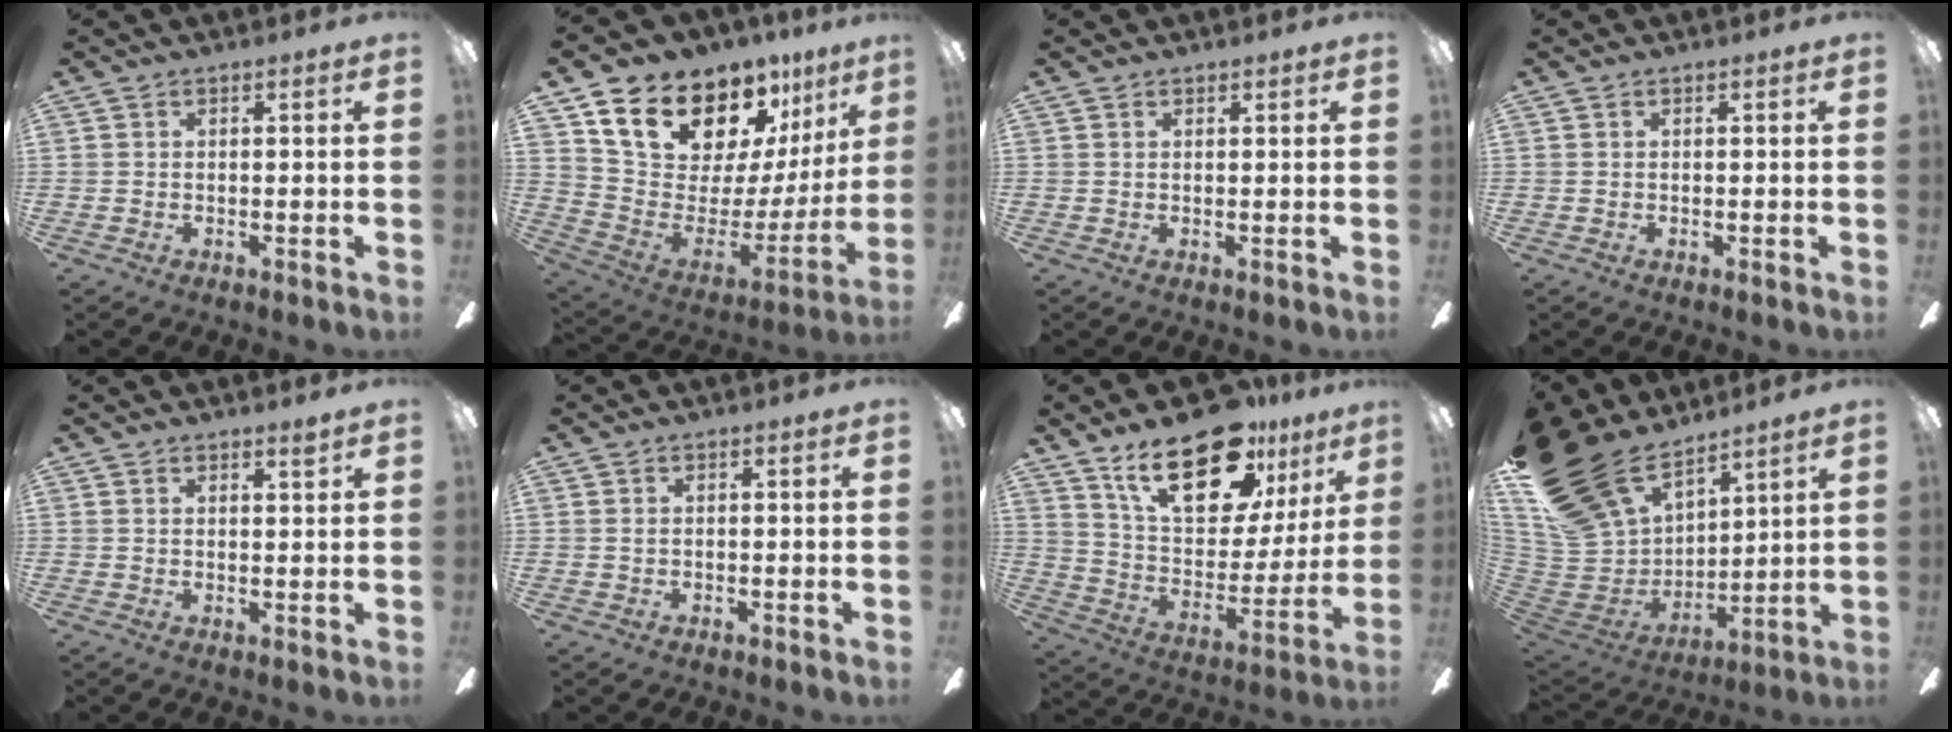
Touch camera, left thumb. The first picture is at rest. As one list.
[{"total": 18.9, "force": [15.5, 8.3, 6.9], "torque": [-0.120, -0.123, 0.285]}, {"total": 0.9, "force": [0.8, 0.4, 0.0], "torque": [-0.001, 0.000, 0.016]}, {"total": 0.0}, {"total": 1.9, "force": [1.8, 0.3, 0.5], "torque": [0.004, -0.011, 0.030]}, {"total": 0.5, "force": [0.2, 0.5, 0.2], "torque": [-0.004, 0.005, 0.002]}, {"total": 24.3, "force": [16.0, 10.9, 14.6], "torque": [-0.235, -0.092, 0.281]}, {"total": 27.2, "force": [18.4, 14.6, 13.5], "torque": [-0.292, -0.106, 0.363]}]